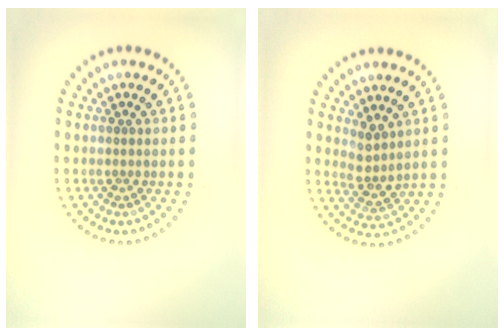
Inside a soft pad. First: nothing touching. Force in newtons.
{"total": 2.4, "press": 1.9, "slide": 1.5}